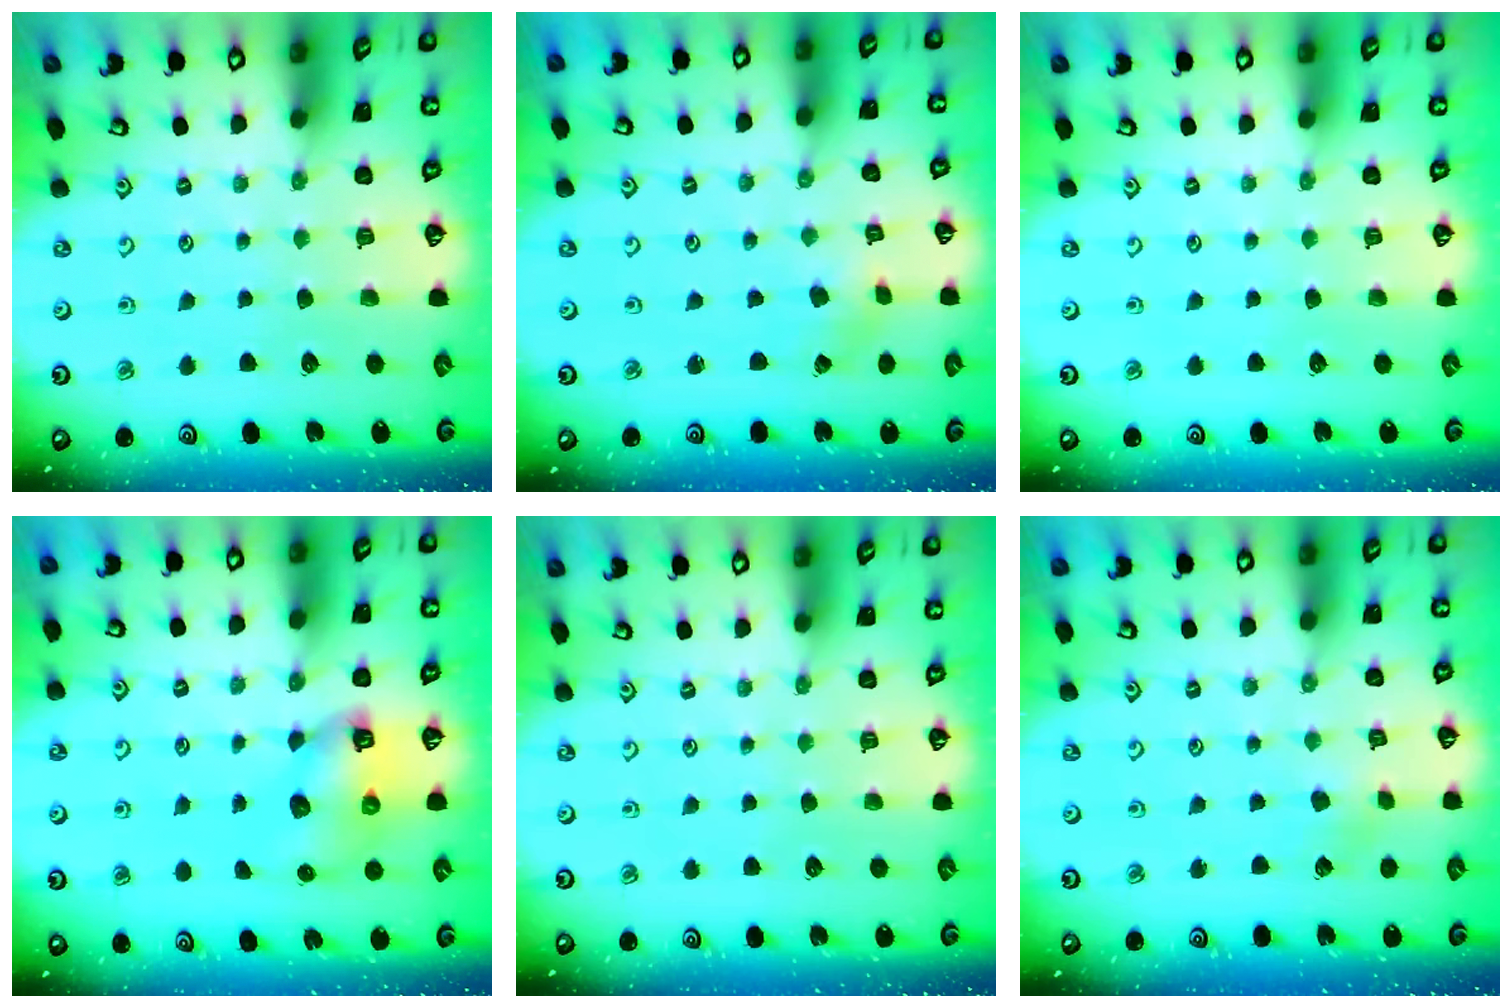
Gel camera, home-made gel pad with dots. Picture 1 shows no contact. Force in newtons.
{"total": 0.8, "press": 0.8, "slide": 0.1}
{"total": 0.0}
{"total": 8.1, "press": 8.1, "slide": 0.9}
{"total": 0.0}
{"total": 2.3, "press": 2.3, "slide": 0.3}